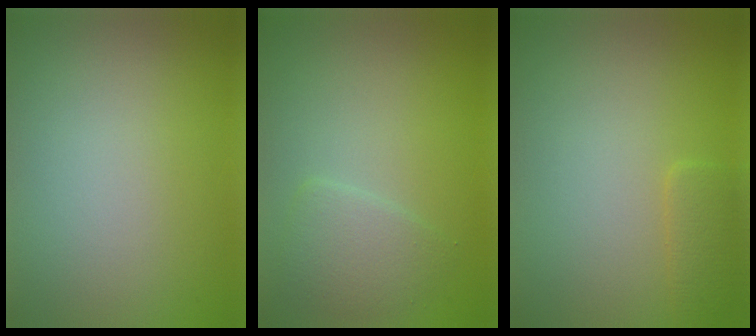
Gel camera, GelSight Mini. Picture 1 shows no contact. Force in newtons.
{"total": 2.3, "press": 2.3, "slide": 0.1}
{"total": 1.5, "press": 1.5, "slide": 0.1}